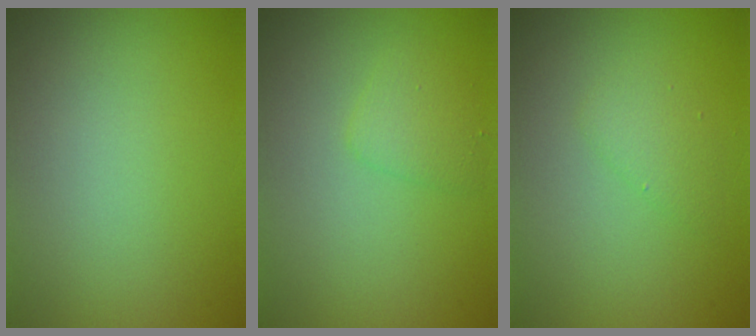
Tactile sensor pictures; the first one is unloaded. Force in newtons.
{"total": 1.7, "press": 1.7, "slide": 0.2}
{"total": 1.5, "press": 1.5, "slide": 0.1}